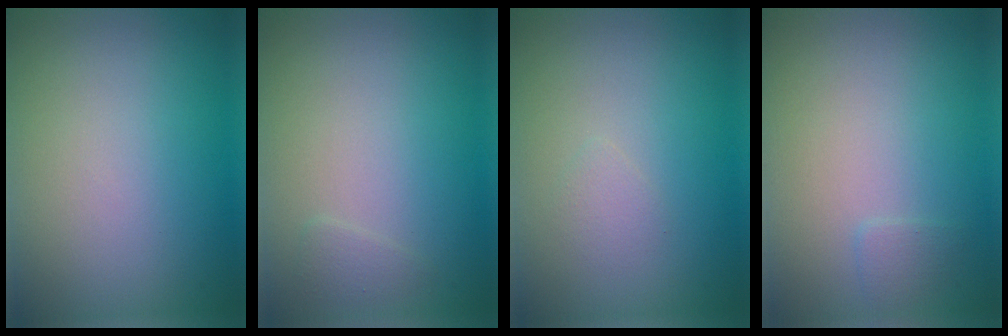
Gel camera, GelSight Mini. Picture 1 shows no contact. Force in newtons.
{"total": 0.8, "press": 0.8, "slide": 0.1}
{"total": 0.8, "press": 0.8, "slide": 0.0}
{"total": 0.8, "press": 0.8, "slide": 0.0}